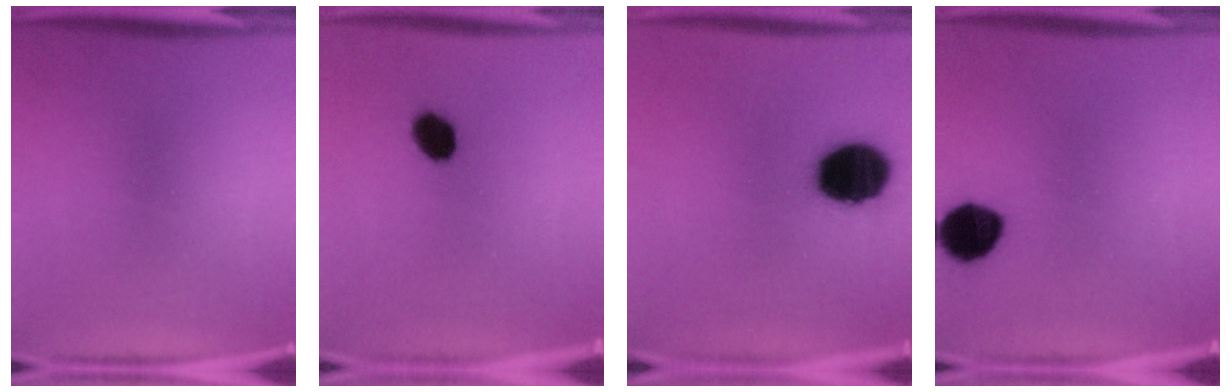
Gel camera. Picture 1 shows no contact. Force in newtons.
{"total": 5.6}
{"total": 18.6}
{"total": 9.7}